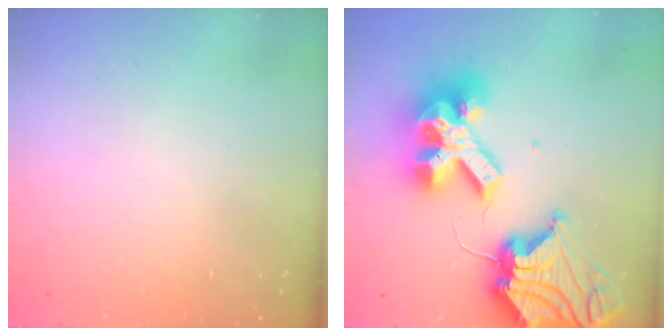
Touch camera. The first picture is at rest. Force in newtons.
{"total": 24.9, "press": 24.7, "slide": 3.0}